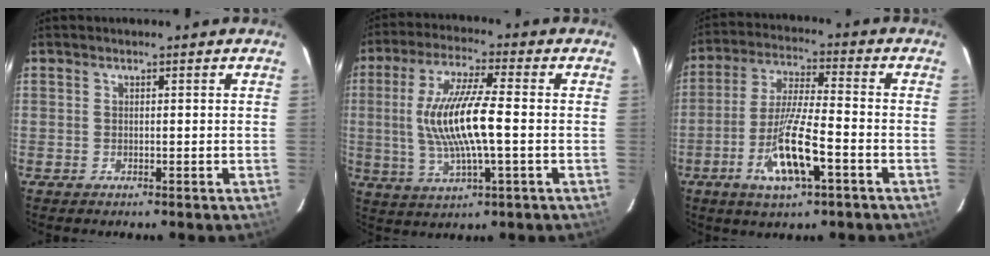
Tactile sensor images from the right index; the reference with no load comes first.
{"total": 13.3, "force": [-0.6, 2.4, 13.1], "torque": [-0.257, -0.001, -0.008]}
{"total": 12.0, "force": [-5.1, 2.1, 10.7], "torque": [-0.216, -0.011, -0.094]}